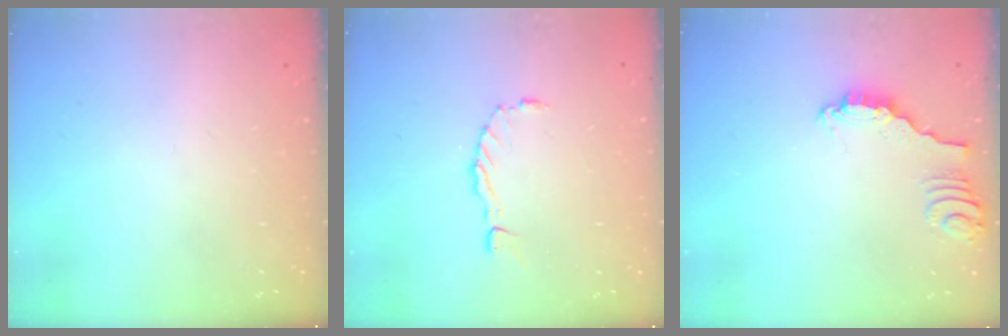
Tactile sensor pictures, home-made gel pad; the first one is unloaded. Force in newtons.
{"total": 0.6, "press": 0.6, "slide": 0.1}
{"total": 2.3, "press": 2.3, "slide": 0.1}